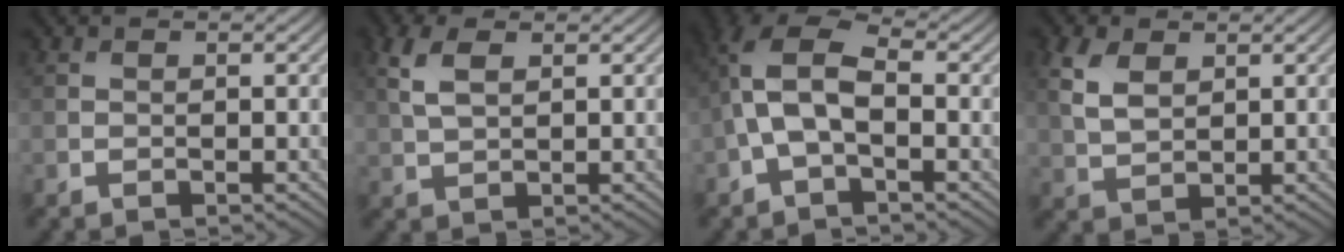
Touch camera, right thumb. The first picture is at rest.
{"total": 4.2, "force": [1.7, 2.1, 3.2], "torque": [-0.091, 0.007, 0.034]}
{"total": 8.5, "force": [-0.7, 4.5, 7.2], "torque": [-0.171, 0.020, -0.024]}
{"total": 4.8, "force": [2.0, 2.8, 3.3], "torque": [-0.090, 0.003, 0.040]}